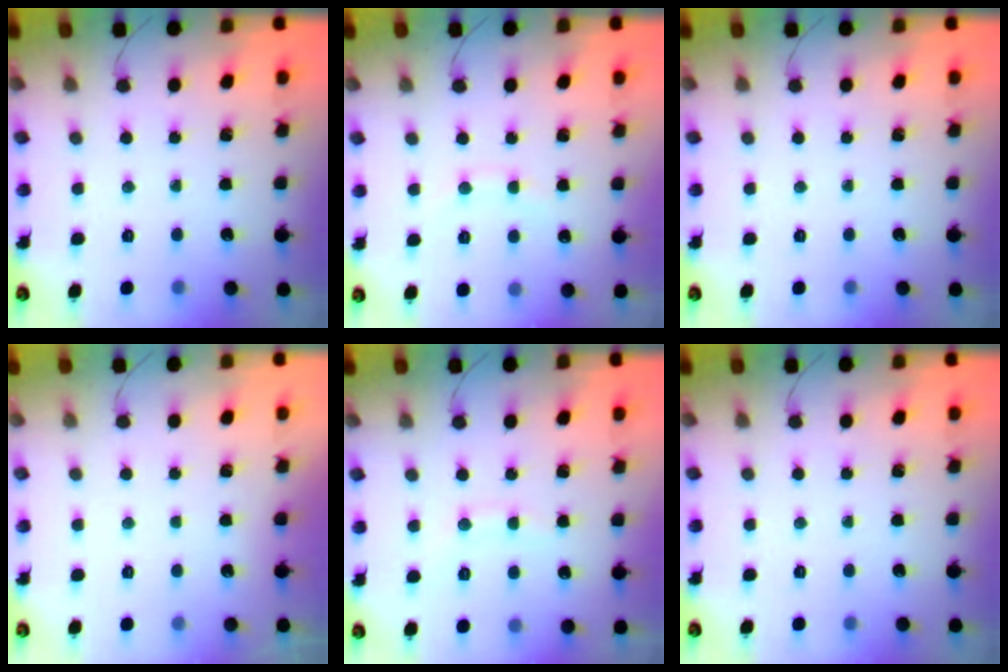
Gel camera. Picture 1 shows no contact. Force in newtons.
{"total": 4.9, "press": 4.8, "slide": 1.0}
{"total": 0.0}
{"total": 3.0, "press": 3.0, "slide": 0.1}
{"total": 7.6, "press": 7.5, "slide": 1.1}
{"total": 0.0}